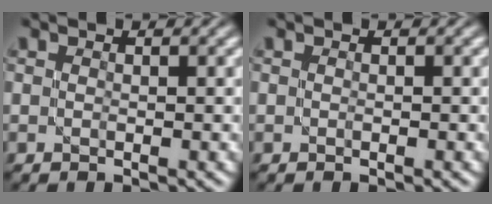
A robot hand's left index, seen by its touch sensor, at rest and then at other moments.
{"total": 0.0}